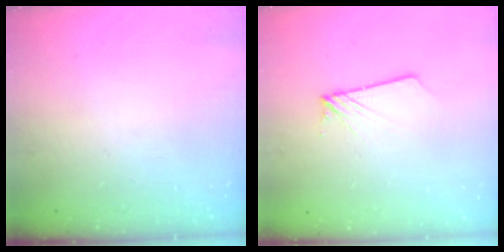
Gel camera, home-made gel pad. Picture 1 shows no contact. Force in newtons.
{"total": 1.8, "press": 1.8, "slide": 0.1}